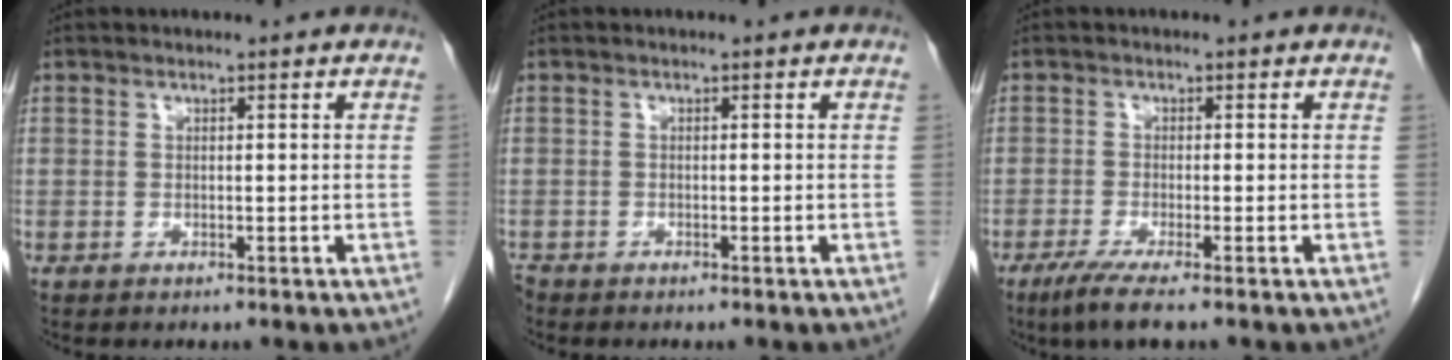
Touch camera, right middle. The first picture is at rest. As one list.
[{"total": 1.2, "force": [-1.0, 0.6, 0.2], "torque": [-0.007, -0.002, -0.019]}, {"total": 4.2, "force": [-2.8, -0.1, 3.1], "torque": [-0.063, -0.015, -0.055]}]